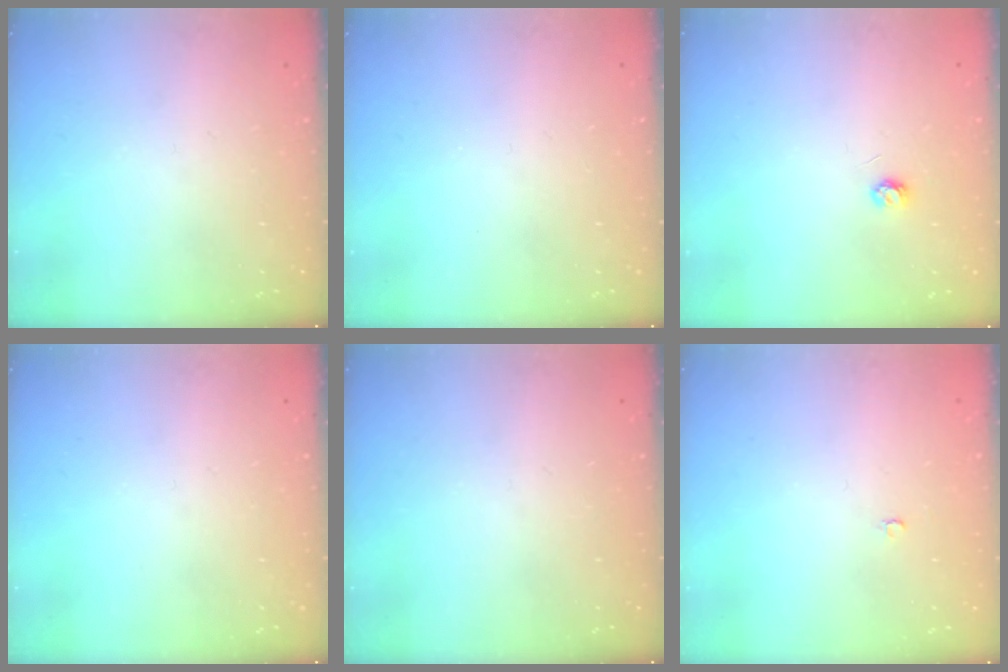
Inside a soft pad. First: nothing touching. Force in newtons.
{"total": 0.0}
{"total": 3.3, "press": 3.3, "slide": 0.2}
{"total": 0.0}
{"total": 0.0}
{"total": 2.1, "press": 2.1, "slide": 0.2}